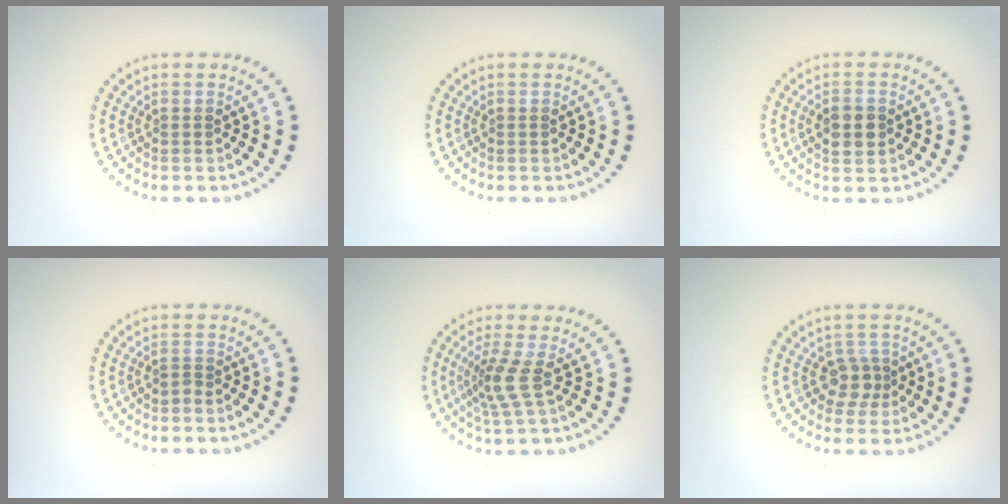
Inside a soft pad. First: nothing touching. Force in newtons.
{"total": 0.0}
{"total": 2.9, "press": 2.9, "slide": 0.1}
{"total": 0.6, "press": 0.3, "slide": 0.5}
{"total": 2.8, "press": 2.0, "slide": 2.0}
{"total": 2.3, "press": 1.9, "slide": 1.3}